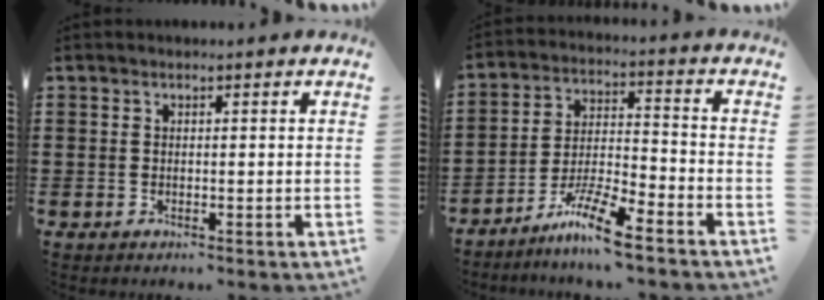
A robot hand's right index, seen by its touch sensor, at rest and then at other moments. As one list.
[{"total": 9.1, "force": [-7.3, 0.9, 5.4], "torque": [-0.113, 0.004, -0.141]}]